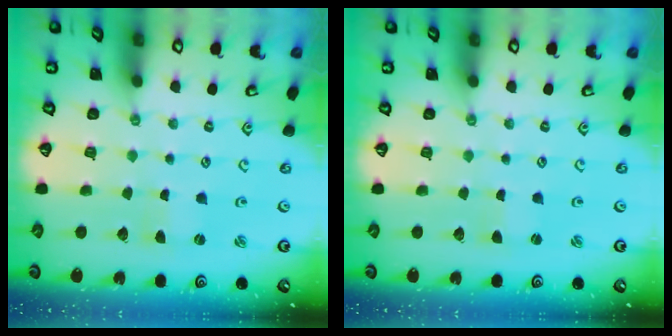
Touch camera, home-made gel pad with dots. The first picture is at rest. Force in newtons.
{"total": 0.0}